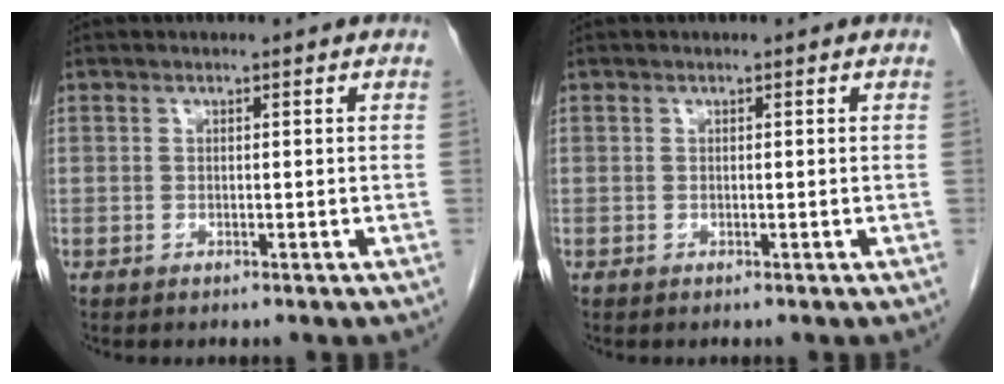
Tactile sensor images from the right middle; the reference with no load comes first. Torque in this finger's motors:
{"motor_torque": [0.00, 0.00, 0.00, 0.00]}